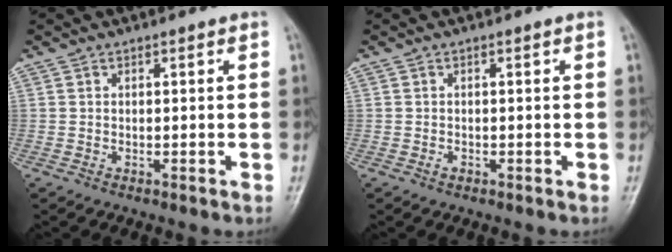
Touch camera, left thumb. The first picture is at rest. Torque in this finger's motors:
{"motor_torque": [-0.04, 0.30, 0.39, 0.10, 0.00]}